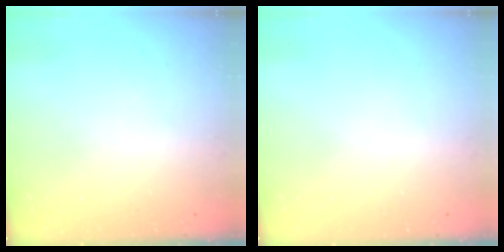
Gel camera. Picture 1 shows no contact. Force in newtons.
{"total": 0.0}